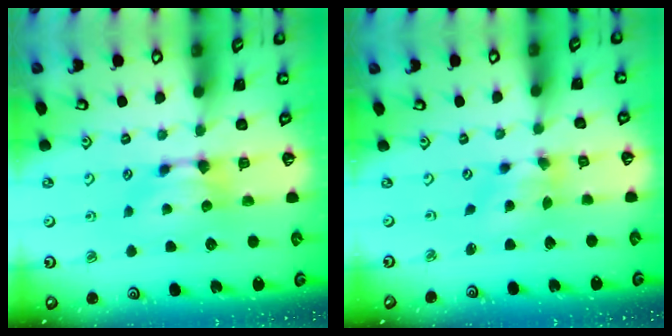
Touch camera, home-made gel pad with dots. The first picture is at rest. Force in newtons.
{"total": 2.8, "press": 2.4, "slide": 1.5}